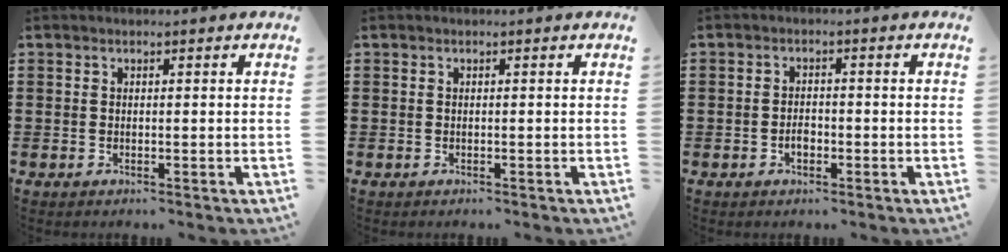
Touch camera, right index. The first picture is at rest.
{"total": 0.0}
{"total": 1.9, "force": [-0.8, 1.1, 1.3], "torque": [-0.026, 0.003, -0.016]}